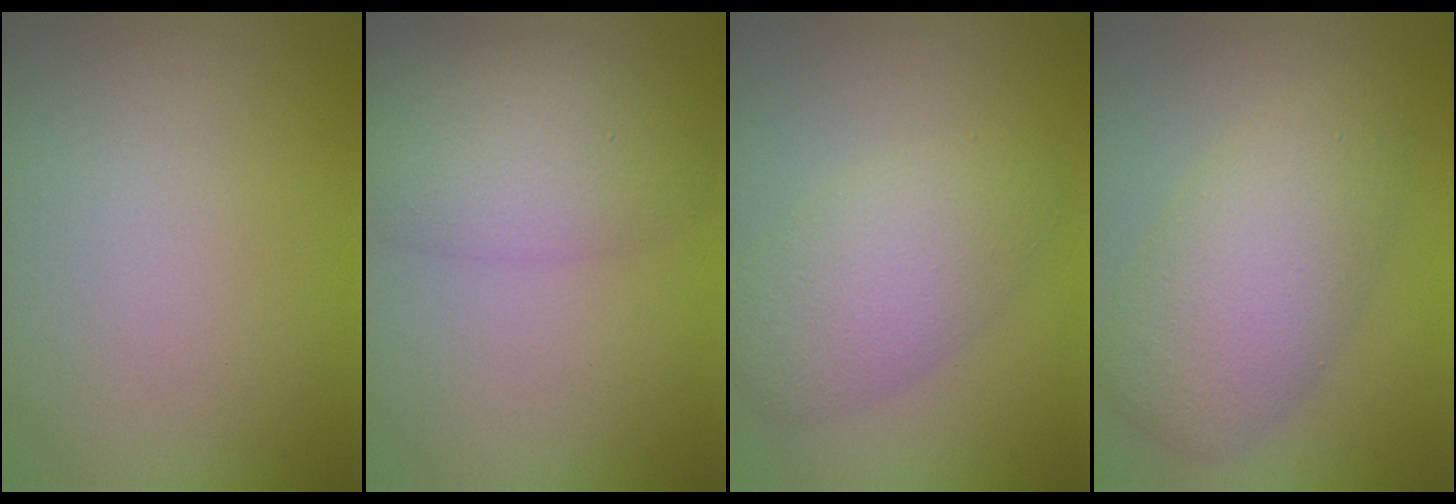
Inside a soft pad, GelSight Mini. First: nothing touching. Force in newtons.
{"total": 4.8, "press": 4.8, "slide": 0.2}
{"total": 4.5, "press": 4.5, "slide": 0.1}
{"total": 6.2, "press": 6.2, "slide": 0.2}